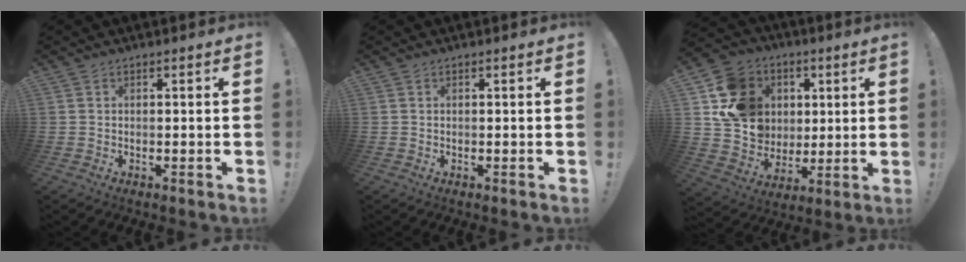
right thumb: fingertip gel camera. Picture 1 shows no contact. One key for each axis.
{"total": 0.0}
{"total": 16.7, "fx": 4.2, "fy": 14.8, "fz": 6.5, "tx": -0.107, "ty": -0.001, "tz": 0.109}